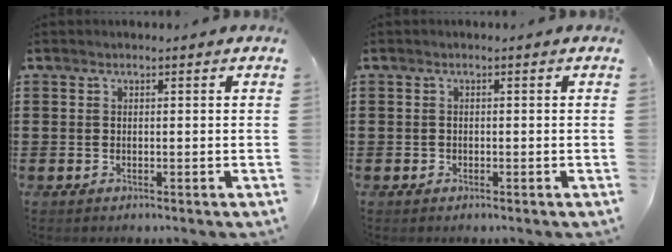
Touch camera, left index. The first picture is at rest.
{"total": 0.5, "force": [-0.3, 0.4, -0.1], "torque": [0.000, 0.003, -0.006]}